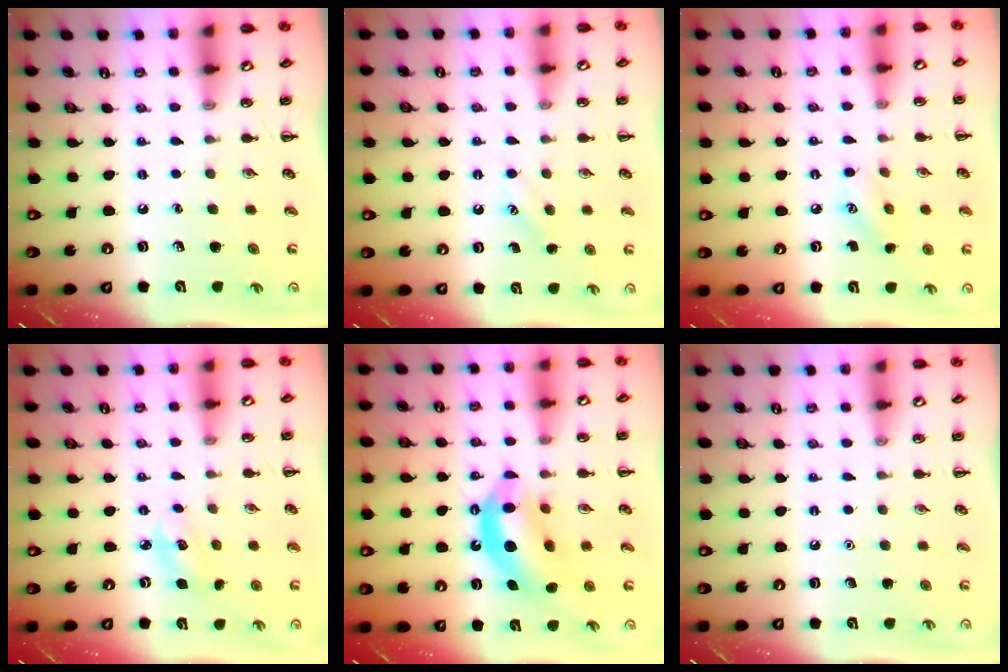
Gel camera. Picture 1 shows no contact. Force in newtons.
{"total": 2.5, "press": 2.5, "slide": 0.6}
{"total": 5.5, "press": 5.3, "slide": 1.5}
{"total": 4.9, "press": 4.8, "slide": 1.2}
{"total": 12.6, "press": 12.2, "slide": 3.2}
{"total": 1.5, "press": 1.5, "slide": 0.1}